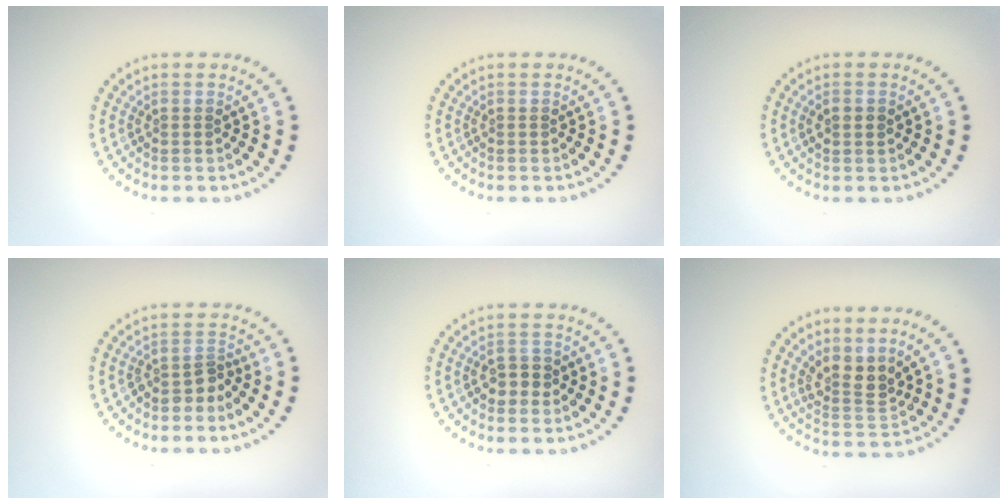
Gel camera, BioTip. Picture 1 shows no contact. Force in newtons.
{"total": 0.0}
{"total": 1.6, "press": 1.6, "slide": 0.1}
{"total": 2.0, "press": 1.4, "slide": 1.4}
{"total": 1.9, "press": 1.8, "slide": 0.5}
{"total": 2.9, "press": 2.3, "slide": 1.7}